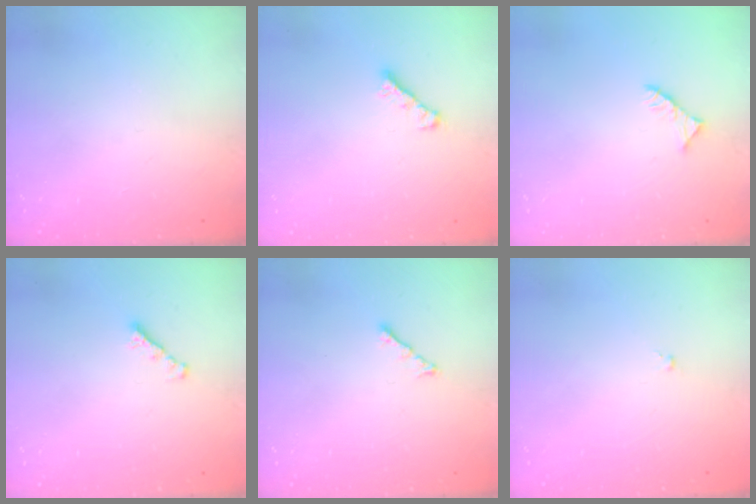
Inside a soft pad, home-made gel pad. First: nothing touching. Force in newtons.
{"total": 1.9, "press": 1.8, "slide": 0.6}
{"total": 3.0, "press": 3.0, "slide": 0.5}
{"total": 1.7, "press": 1.6, "slide": 0.5}
{"total": 2.3, "press": 2.2, "slide": 0.7}
{"total": 0.0}